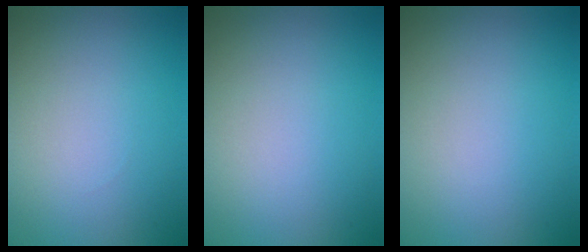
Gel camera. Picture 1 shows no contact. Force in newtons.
{"total": 0.0}
{"total": 0.0}